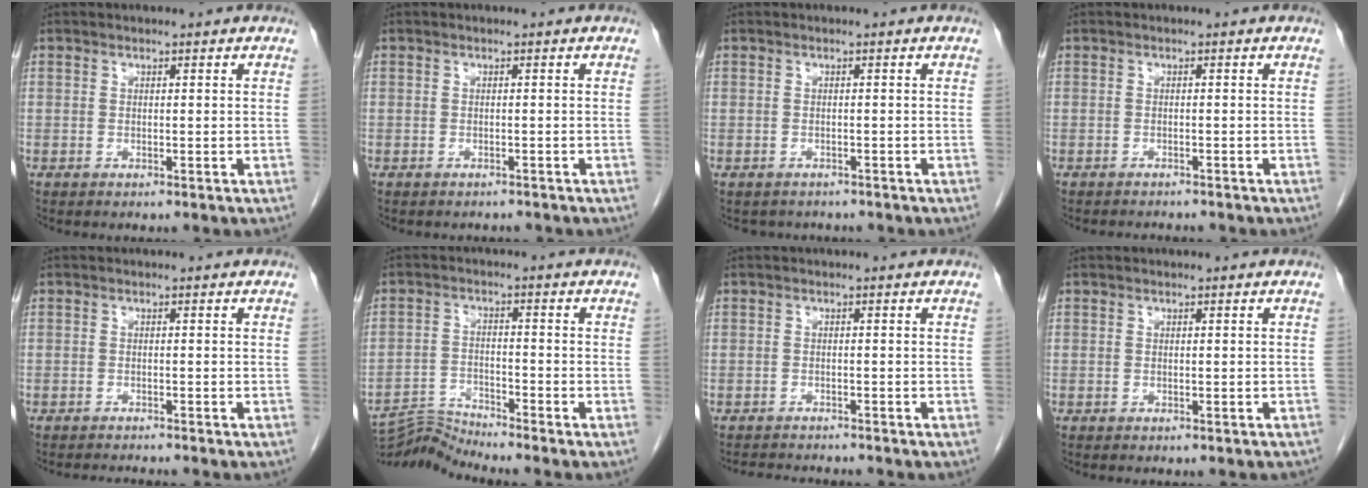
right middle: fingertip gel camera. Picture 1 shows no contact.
{"total": 2.0, "force": [-1.8, 0.7, 0.2], "torque": [-0.009, -0.003, -0.023]}
{"total": 2.7, "force": [-2.4, 1.2, 0.1], "torque": [-0.007, -0.001, -0.031]}
{"total": 3.1, "force": [-3.0, 0.5, 0.8], "torque": [-0.011, -0.007, -0.037]}
{"total": 2.8, "force": [-2.7, -0.2, 0.7], "torque": [-0.010, -0.011, -0.038]}
{"total": 5.5, "force": [-5.0, -2.2, -0.8], "torque": [-0.001, -0.013, -0.093]}
{"total": 5.0, "force": [-4.8, 0.4, 1.2], "torque": [-0.016, -0.011, -0.071]}
{"total": 3.1, "force": [-2.5, 1.1, 1.3], "torque": [-0.017, -0.005, -0.025]}